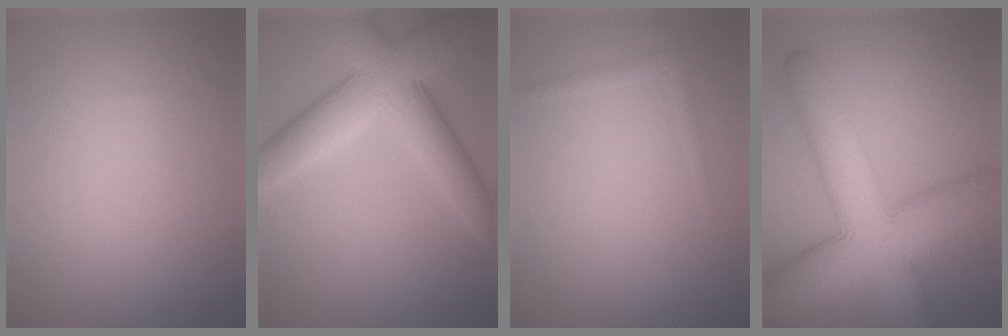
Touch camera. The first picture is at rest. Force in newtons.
{"total": 8.2, "press": 8.2, "slide": 0.5}
{"total": 0.7, "press": 0.7, "slide": 0.0}
{"total": 11.6, "press": 11.6, "slide": 0.4}